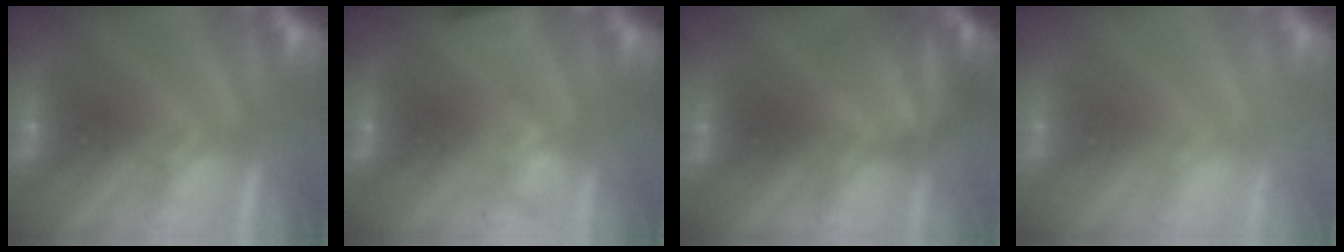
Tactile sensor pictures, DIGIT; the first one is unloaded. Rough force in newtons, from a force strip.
{"total": 4.6}
{"total": 8.4}
{"total": 2.8}